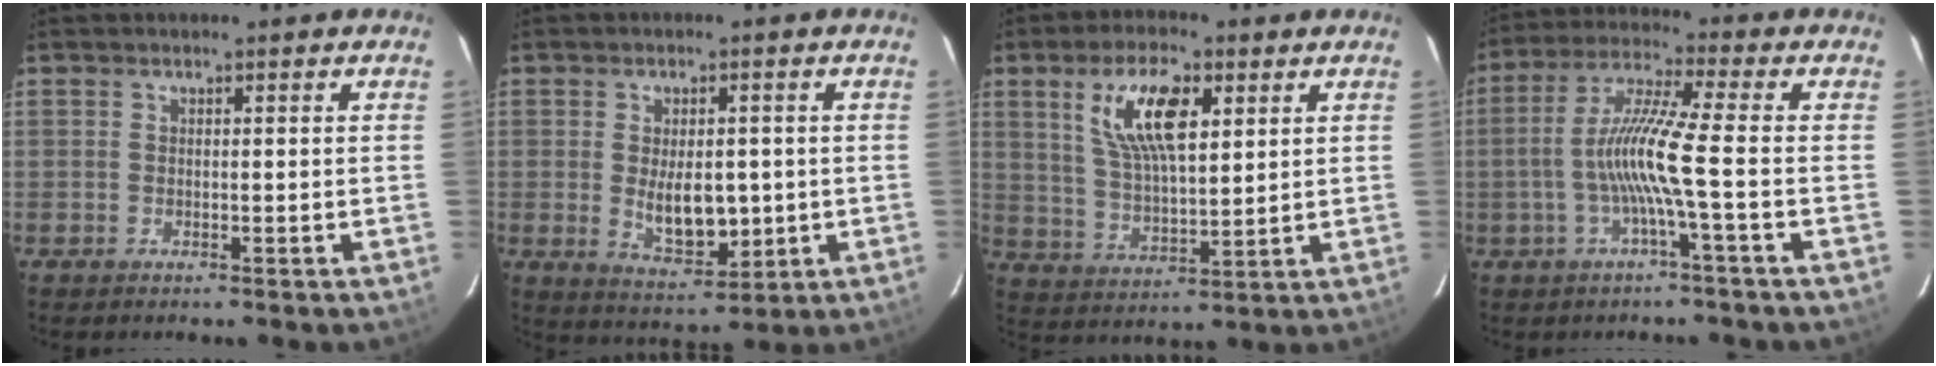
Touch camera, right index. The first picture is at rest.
{"total": 8.6, "force": [-0.5, 4.6, 7.3], "torque": [-0.131, -0.014, 0.007]}
{"total": 12.1, "force": [4.8, 4.7, 10.0], "torque": [-0.190, 0.011, 0.095]}
{"total": 9.8, "force": [-2.2, -0.8, 9.5], "torque": [-0.196, 0.004, -0.042]}